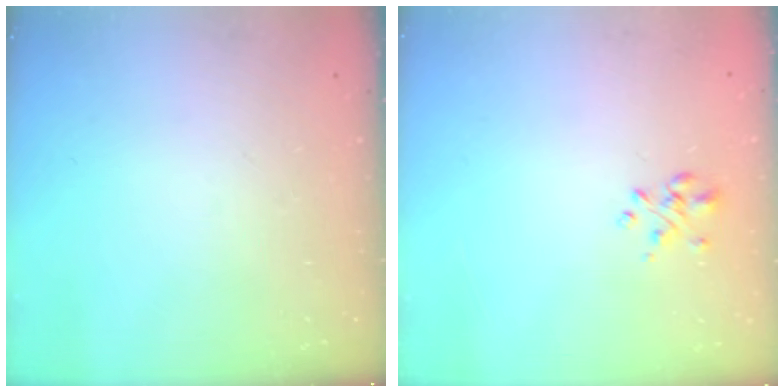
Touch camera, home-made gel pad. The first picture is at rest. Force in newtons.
{"total": 1.9, "press": 1.8, "slide": 0.6}